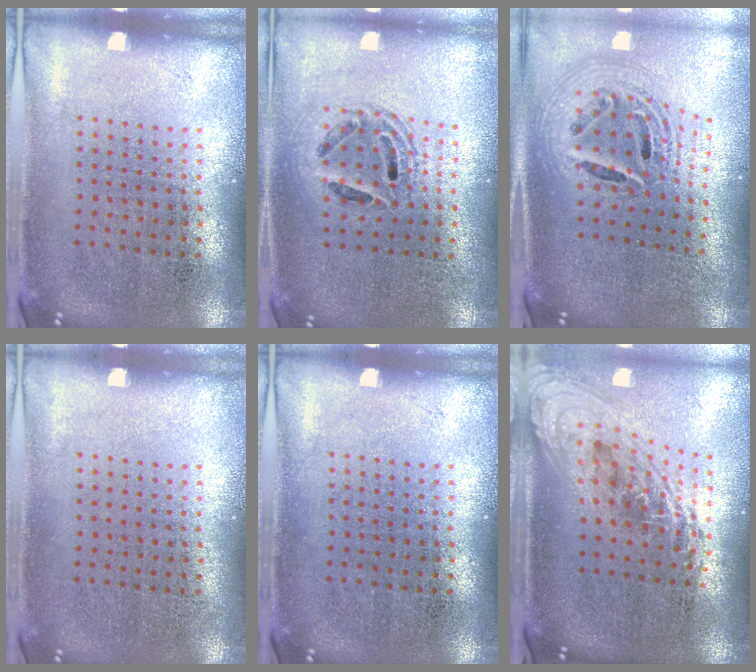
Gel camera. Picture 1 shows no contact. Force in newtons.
{"total": 1.4, "press": 1.2, "slide": 0.6}
{"total": 2.4, "press": 1.8, "slide": 1.7}
{"total": 0.0}
{"total": 0.0}
{"total": 2.2, "press": 1.6, "slide": 1.6}